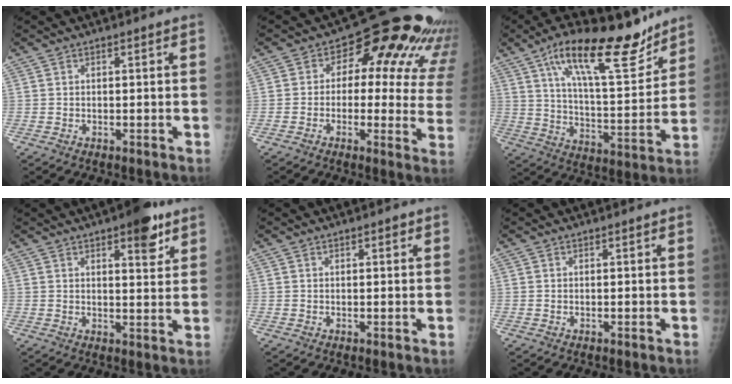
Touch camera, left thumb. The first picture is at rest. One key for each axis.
{"total": 19.6, "fx": 8.3, "fy": 10.7, "fz": 14.2, "tx": -0.128, "ty": 0.006, "tz": 0.082}
{"total": 19.7, "fx": 13.3, "fy": 6.2, "fz": 13.2, "tx": -0.181, "ty": -0.069, "tz": 0.223}
{"total": 7.2, "fx": 4.3, "fy": 2.5, "fz": 5.3, "tx": -0.053, "ty": -0.021, "tz": 0.055}
{"total": 1.0, "fx": 0.6, "fy": 0.4, "fz": 0.7, "tx": -0.005, "ty": -0.001, "tz": 0.008}
{"total": 0.0}